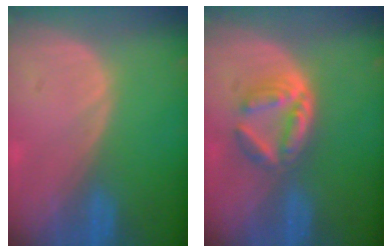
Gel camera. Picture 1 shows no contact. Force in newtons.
{"total": 6.2, "press": 5.4, "slide": 3.0}